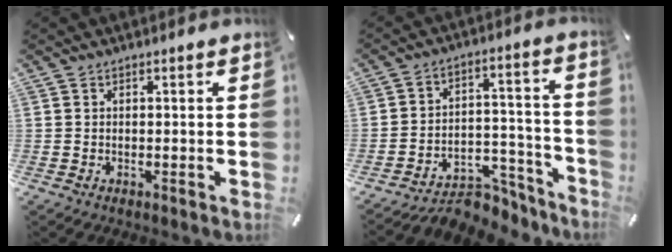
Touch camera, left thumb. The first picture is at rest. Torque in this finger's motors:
{"motor_torque": [-1.06, 1.12, 0.07, 0.12, 0.01]}